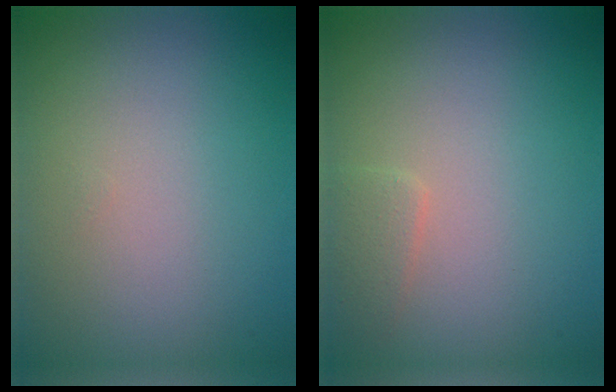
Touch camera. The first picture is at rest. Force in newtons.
{"total": 1.2, "press": 1.2, "slide": 0.0}